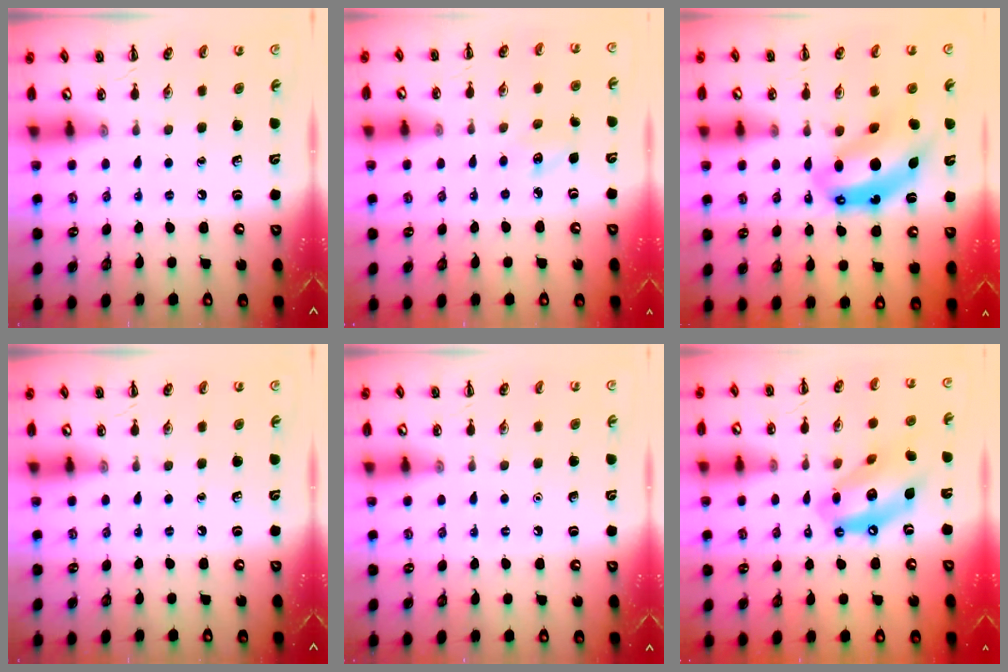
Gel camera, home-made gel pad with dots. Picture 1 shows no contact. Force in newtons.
{"total": 4.0, "press": 3.8, "slide": 1.1}
{"total": 11.8, "press": 11.4, "slide": 3.1}
{"total": 0.0}
{"total": 1.6, "press": 1.6, "slide": 0.1}
{"total": 14.5, "press": 14.1, "slide": 3.7}